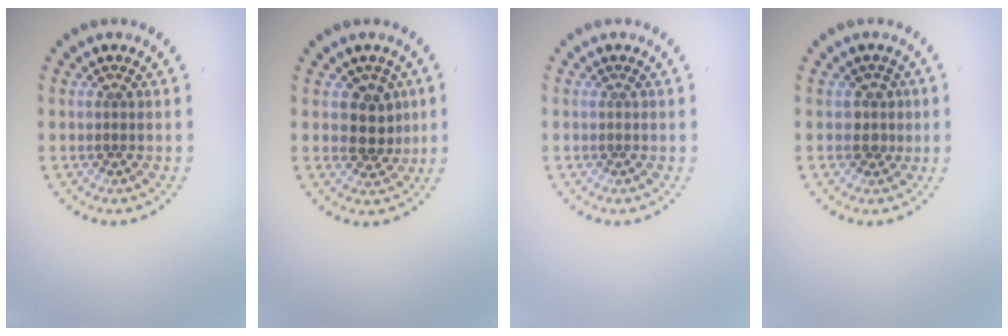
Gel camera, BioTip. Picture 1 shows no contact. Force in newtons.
{"total": 2.9, "press": 2.6, "slide": 1.3}
{"total": 0.0}
{"total": 1.4, "press": 1.2, "slide": 0.8}